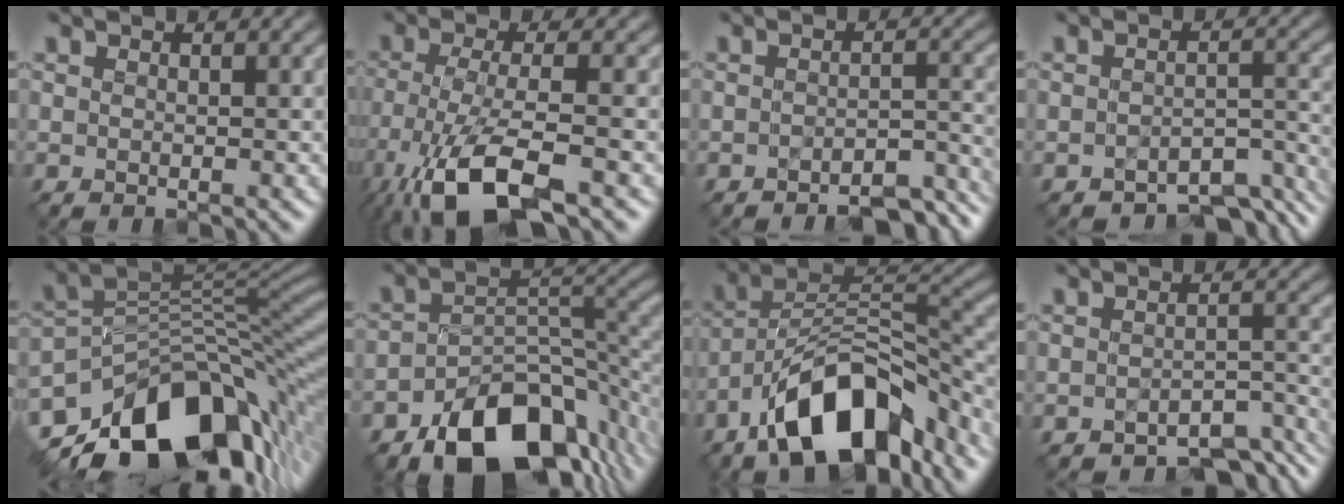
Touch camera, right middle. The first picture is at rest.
{"total": 8.7, "force": [-5.3, 2.3, 6.5], "torque": [-0.137, -0.015, -0.099]}
{"total": 4.8, "force": [-4.1, 1.1, 2.2], "torque": [-0.025, -0.001, -0.051]}
{"total": 5.1, "force": [-4.6, 1.5, 1.6], "torque": [-0.012, -0.010, -0.057]}
{"total": 14.4, "force": [-6.9, 8.4, 9.5], "torque": [-0.170, 0.004, -0.115]}
{"total": 11.9, "force": [-7.2, 6.5, 6.9], "torque": [-0.103, -0.015, -0.119]}
{"total": 11.6, "force": [-7.6, 4.7, 7.4], "torque": [-0.112, 0.009, -0.147]}
{"total": 4.9, "force": [-4.4, 1.5, 1.6], "torque": [-0.012, -0.010, -0.055]}